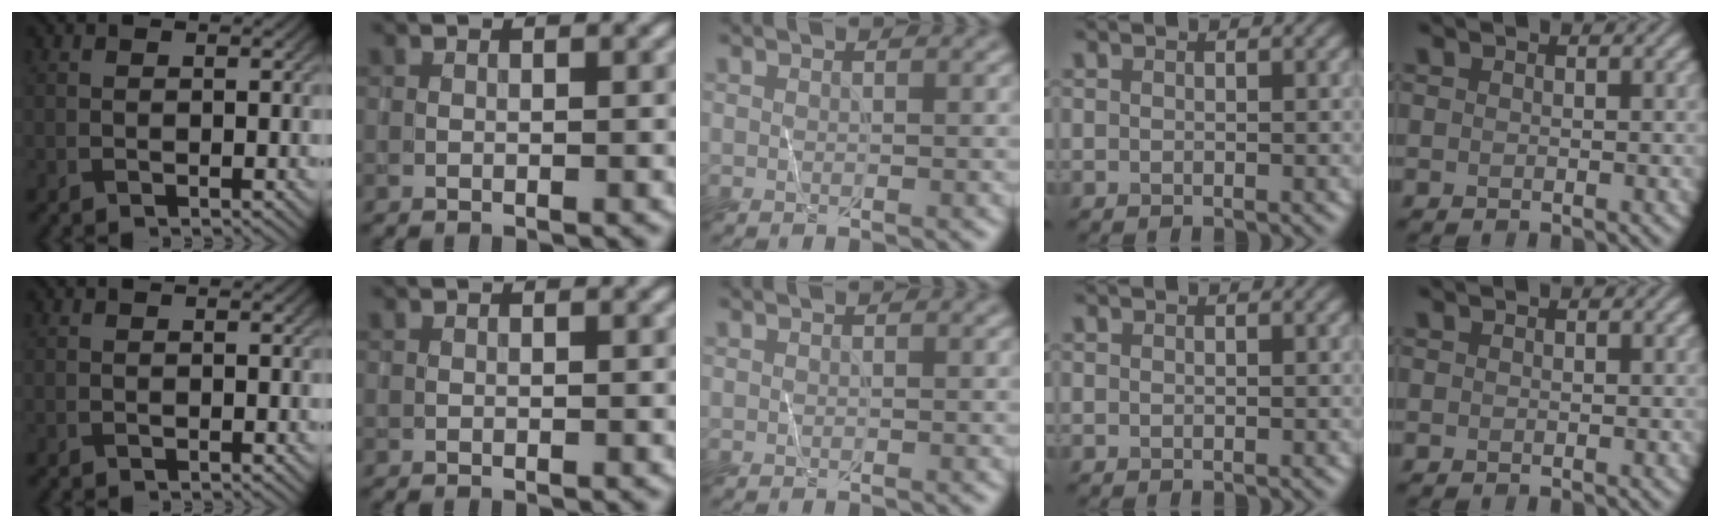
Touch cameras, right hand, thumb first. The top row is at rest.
{}